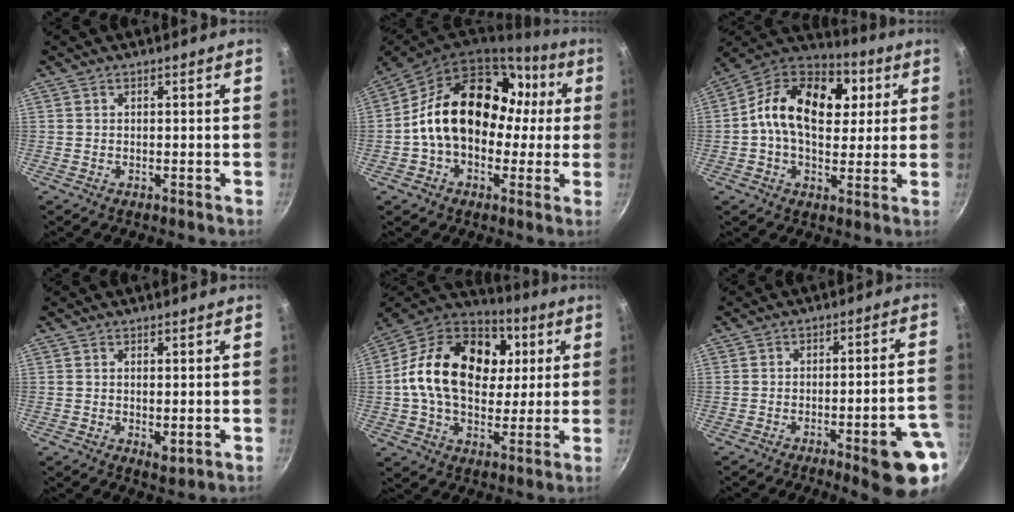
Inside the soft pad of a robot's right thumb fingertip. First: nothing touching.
{"total": 21.9, "force": [1.5, 15.7, 15.2], "torque": [-0.219, 0.053, 0.024]}
{"total": 19.5, "force": [3.5, 12.9, 14.1], "torque": [-0.206, 0.015, 0.033]}
{"total": 2.4, "force": [0.0, 1.2, 2.1], "torque": [-0.033, -0.010, 0.002]}
{"total": 24.2, "force": [4.0, 16.9, 16.8], "torque": [-0.269, 0.016, 0.054]}
{"total": 13.0, "force": [-5.8, 2.6, 11.4], "torque": [-0.114, 0.042, -0.069]}